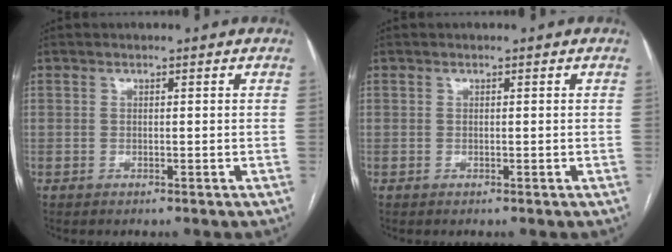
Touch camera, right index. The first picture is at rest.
{"total": 0.0}